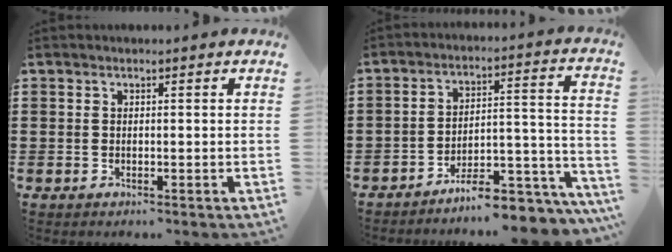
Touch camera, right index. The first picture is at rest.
{"total": 8.1, "force": [-7.3, 1.5, 3.0], "torque": [-0.035, 0.019, -0.138]}